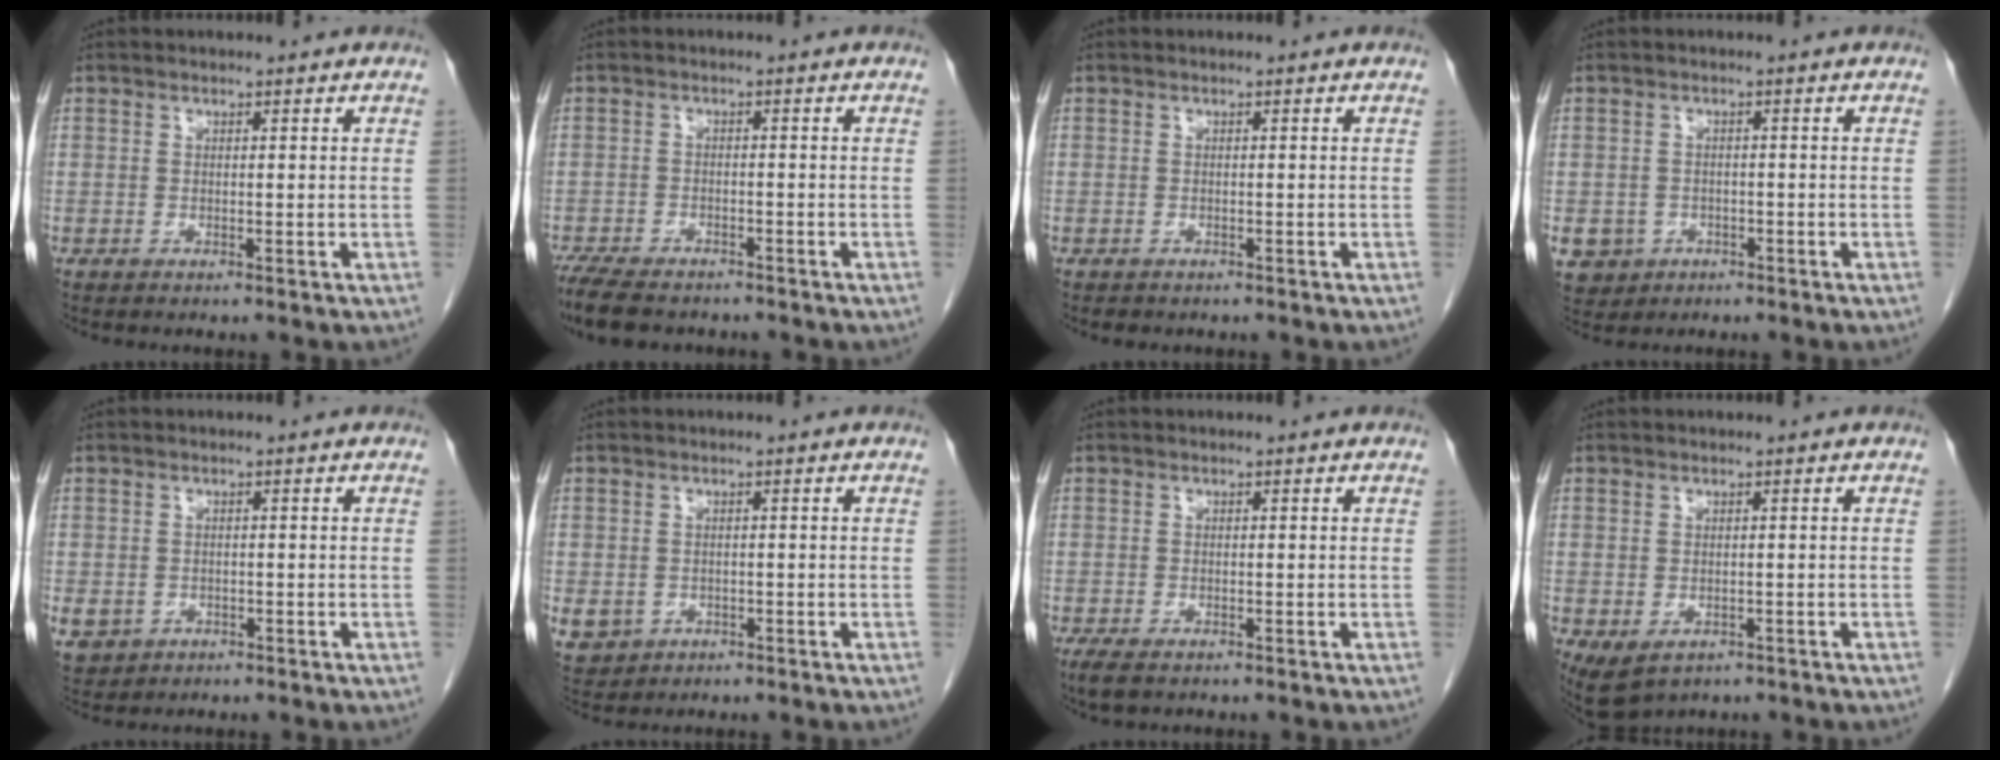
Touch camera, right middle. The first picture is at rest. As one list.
[{"total": 9.3, "force": [-7.6, 3.4, 4.3], "torque": [-0.082, -0.014, -0.118]}, {"total": 1.3, "force": [-1.1, 0.7, 0.4], "torque": [-0.014, -0.003, -0.012]}, {"total": 6.3, "force": [-2.8, 5.5, 1.4], "torque": [-0.036, 0.002, -0.039]}, {"total": 7.6, "force": [-2.9, 6.6, 2.6], "torque": [-0.082, -0.003, -0.036]}, {"total": 7.3, "force": [-2.6, 6.4, 2.4], "torque": [-0.073, -0.003, -0.032]}, {"total": 3.0, "force": [-2.0, 1.4, 1.8], "torque": [-0.041, -0.009, -0.030]}, {"total": 5.1, "force": [-2.4, 3.4, 2.8], "torque": [-0.052, -0.008, -0.029]}]